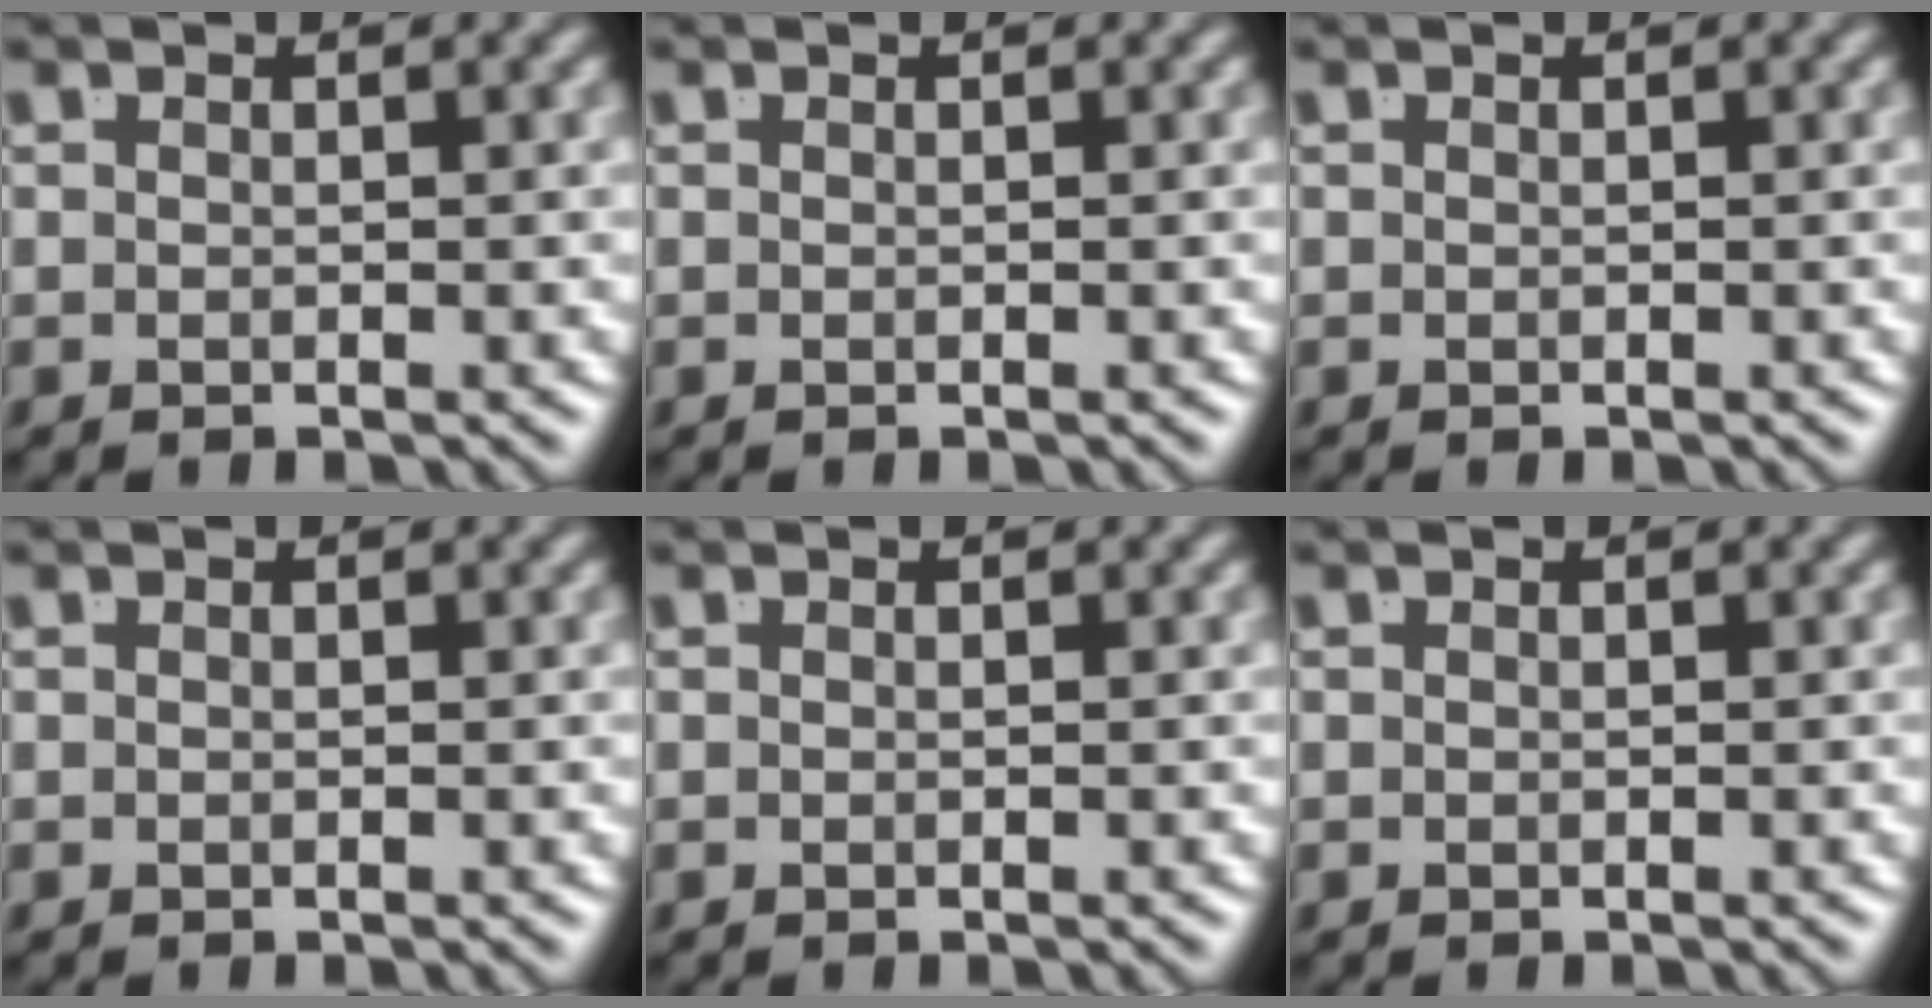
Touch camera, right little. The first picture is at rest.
{"total": 0.0}
{"total": 0.0}
{"total": 0.0}
{"total": 0.0}
{"total": 0.0}